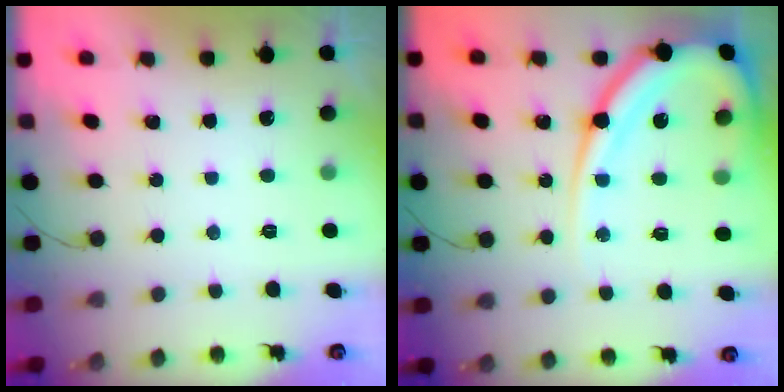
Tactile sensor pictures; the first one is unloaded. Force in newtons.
{"total": 17.0, "press": 16.9, "slide": 1.3}